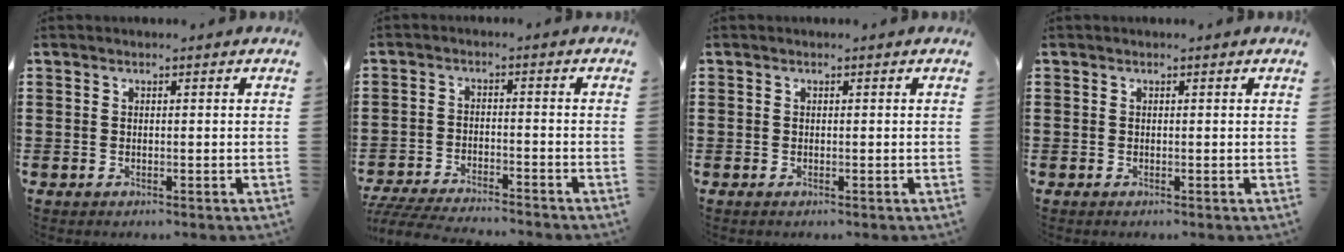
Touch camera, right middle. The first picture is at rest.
{"total": 5.1, "force": [-5.0, 0.2, 1.0], "torque": [-0.027, -0.002, -0.103]}
{"total": 0.0}
{"total": 0.0}